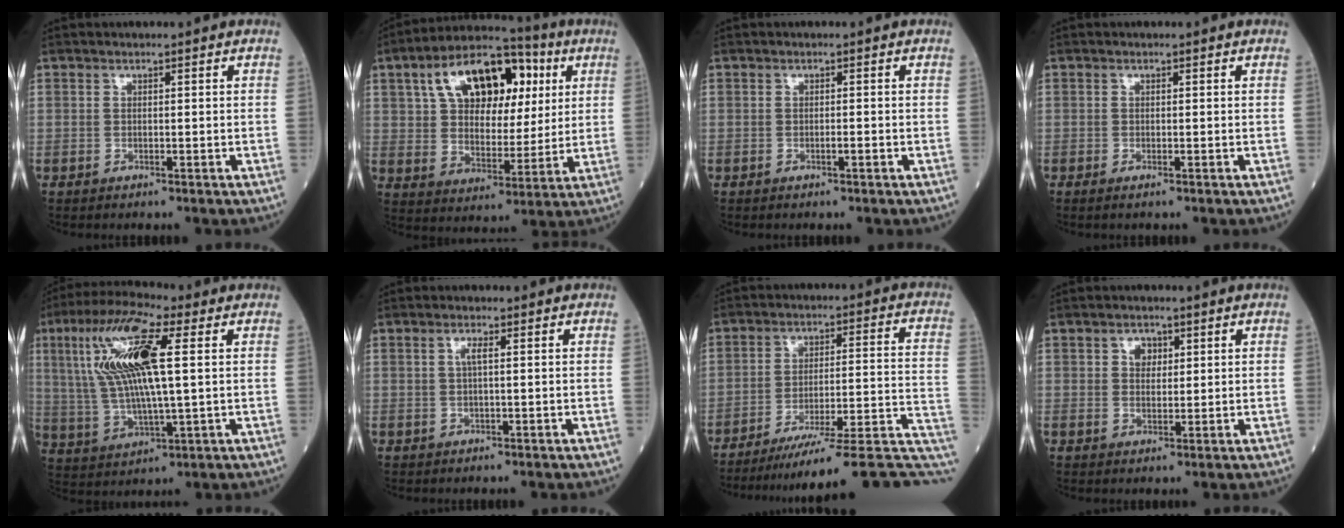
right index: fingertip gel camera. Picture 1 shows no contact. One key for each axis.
{"total": 16.9, "fx": 6.5, "fy": 9.3, "fz": 12.5, "tx": -0.209, "ty": 0.037, "tz": 0.106}
{"total": 1.1, "fx": -0.4, "fy": 0.1, "fz": 1.0, "tx": -0.019, "ty": -0.001, "tz": -0.007}
{"total": 1.0, "fx": -0.2, "fy": 0.2, "fz": 0.9, "tx": -0.017, "ty": -0.003, "tz": -0.003}
{"total": 16.2, "fx": 4.3, "fy": 2.8, "fz": 15.4, "tx": -0.320, "ty": 0.020, "tz": 0.076}
{"total": 1.5, "fx": 0.3, "fy": 0.1, "fz": 1.4, "tx": -0.030, "ty": 0.004, "tz": 0.005}
{"total": 22.3, "fx": -19.3, "fy": -0.1, "fz": 11.2, "tx": -0.079, "ty": 0.011, "tz": -0.268}
{"total": 2.6, "fx": 1.0, "fy": 1.9, "fz": 1.4, "tx": -0.021, "ty": 0.004, "tz": 0.017}